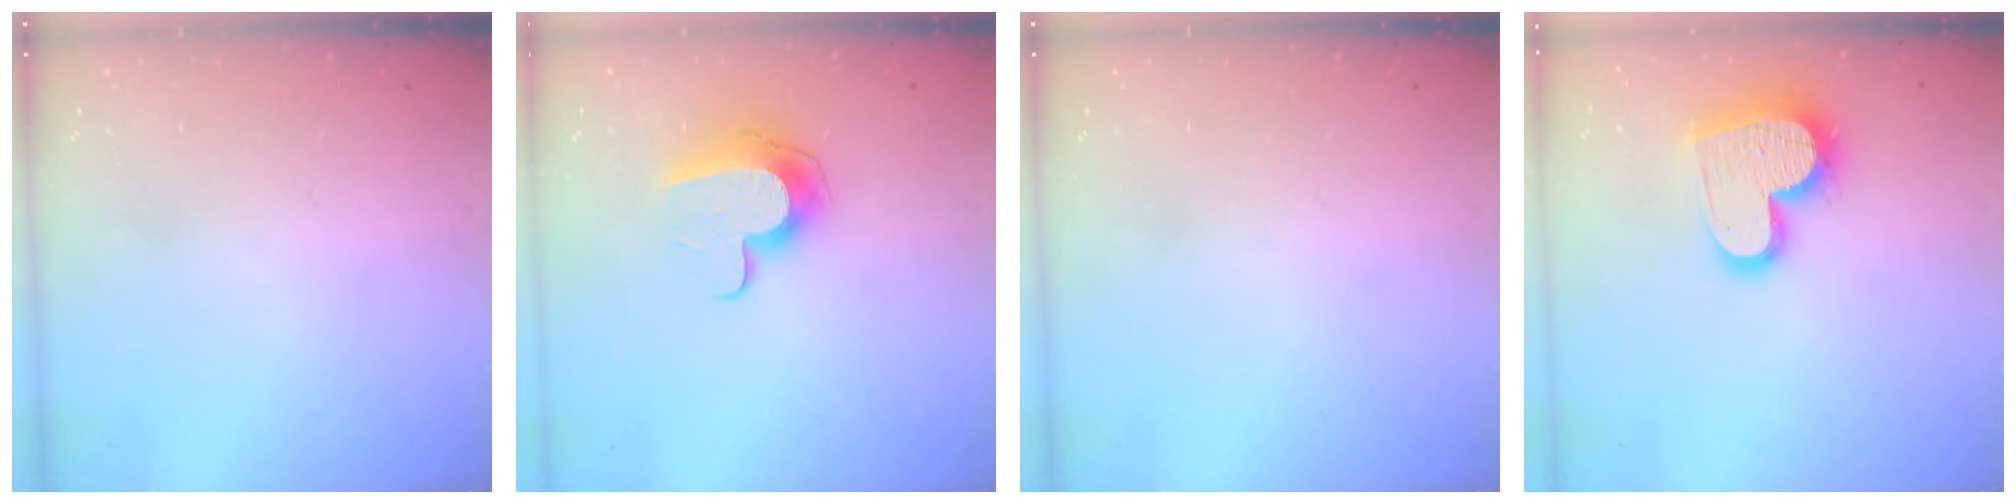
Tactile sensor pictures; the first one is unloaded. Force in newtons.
{"total": 11.5, "press": 11.5, "slide": 0.4}
{"total": 0.0}
{"total": 16.4, "press": 16.3, "slide": 1.2}